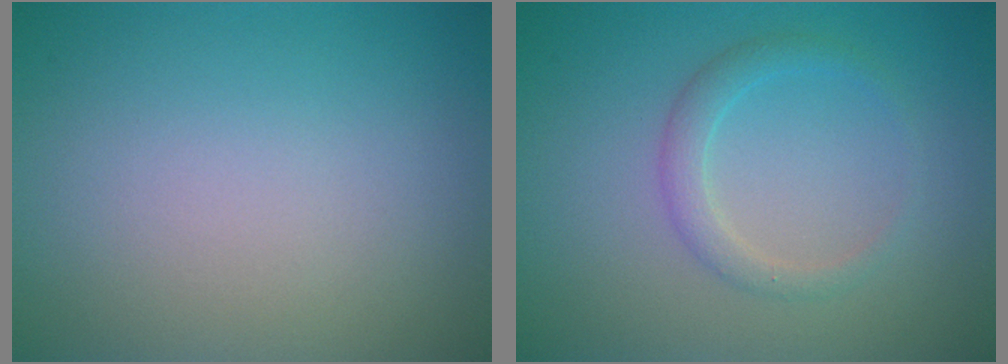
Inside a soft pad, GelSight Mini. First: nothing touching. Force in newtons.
{"total": 1.9, "press": 1.9, "slide": 0.2}